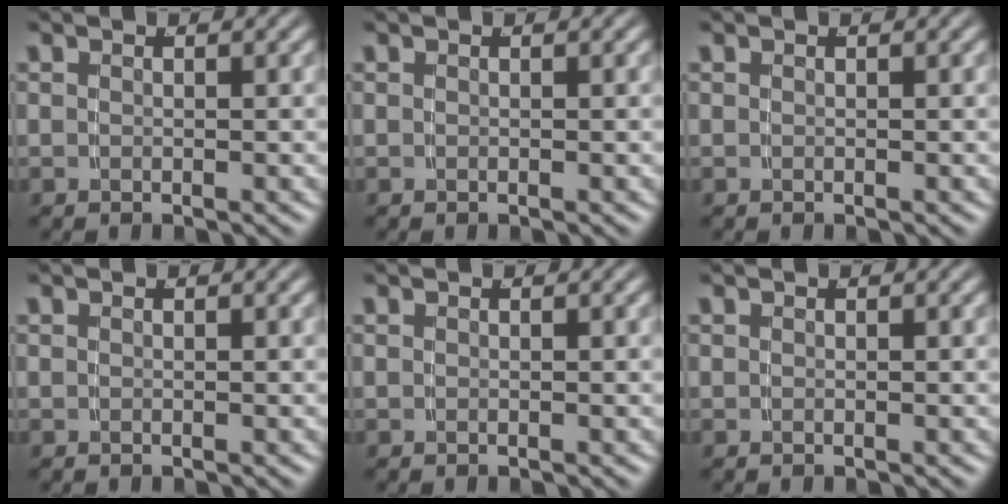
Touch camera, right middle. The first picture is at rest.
{"total": 0.0}
{"total": 0.0}
{"total": 0.0}
{"total": 0.0}
{"total": 0.0}